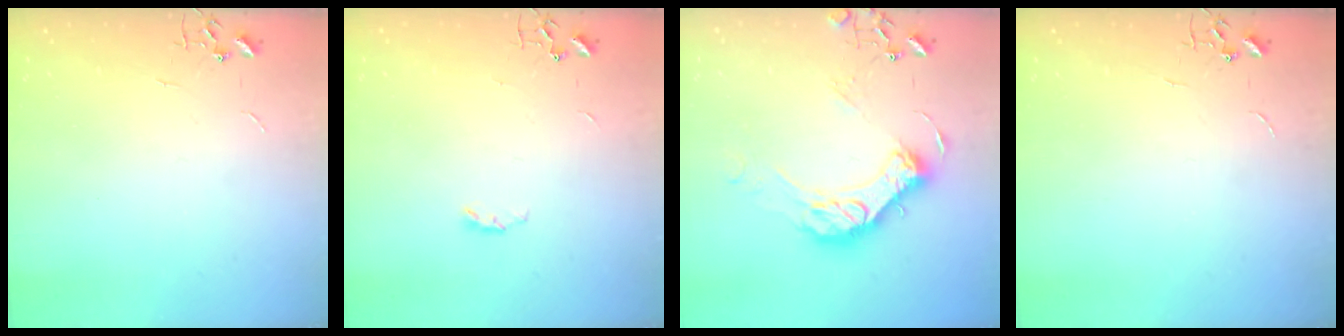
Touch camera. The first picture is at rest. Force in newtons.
{"total": 3.3, "press": 3.3, "slide": 0.5}
{"total": 14.6, "press": 14.5, "slide": 1.3}
{"total": 0.0}